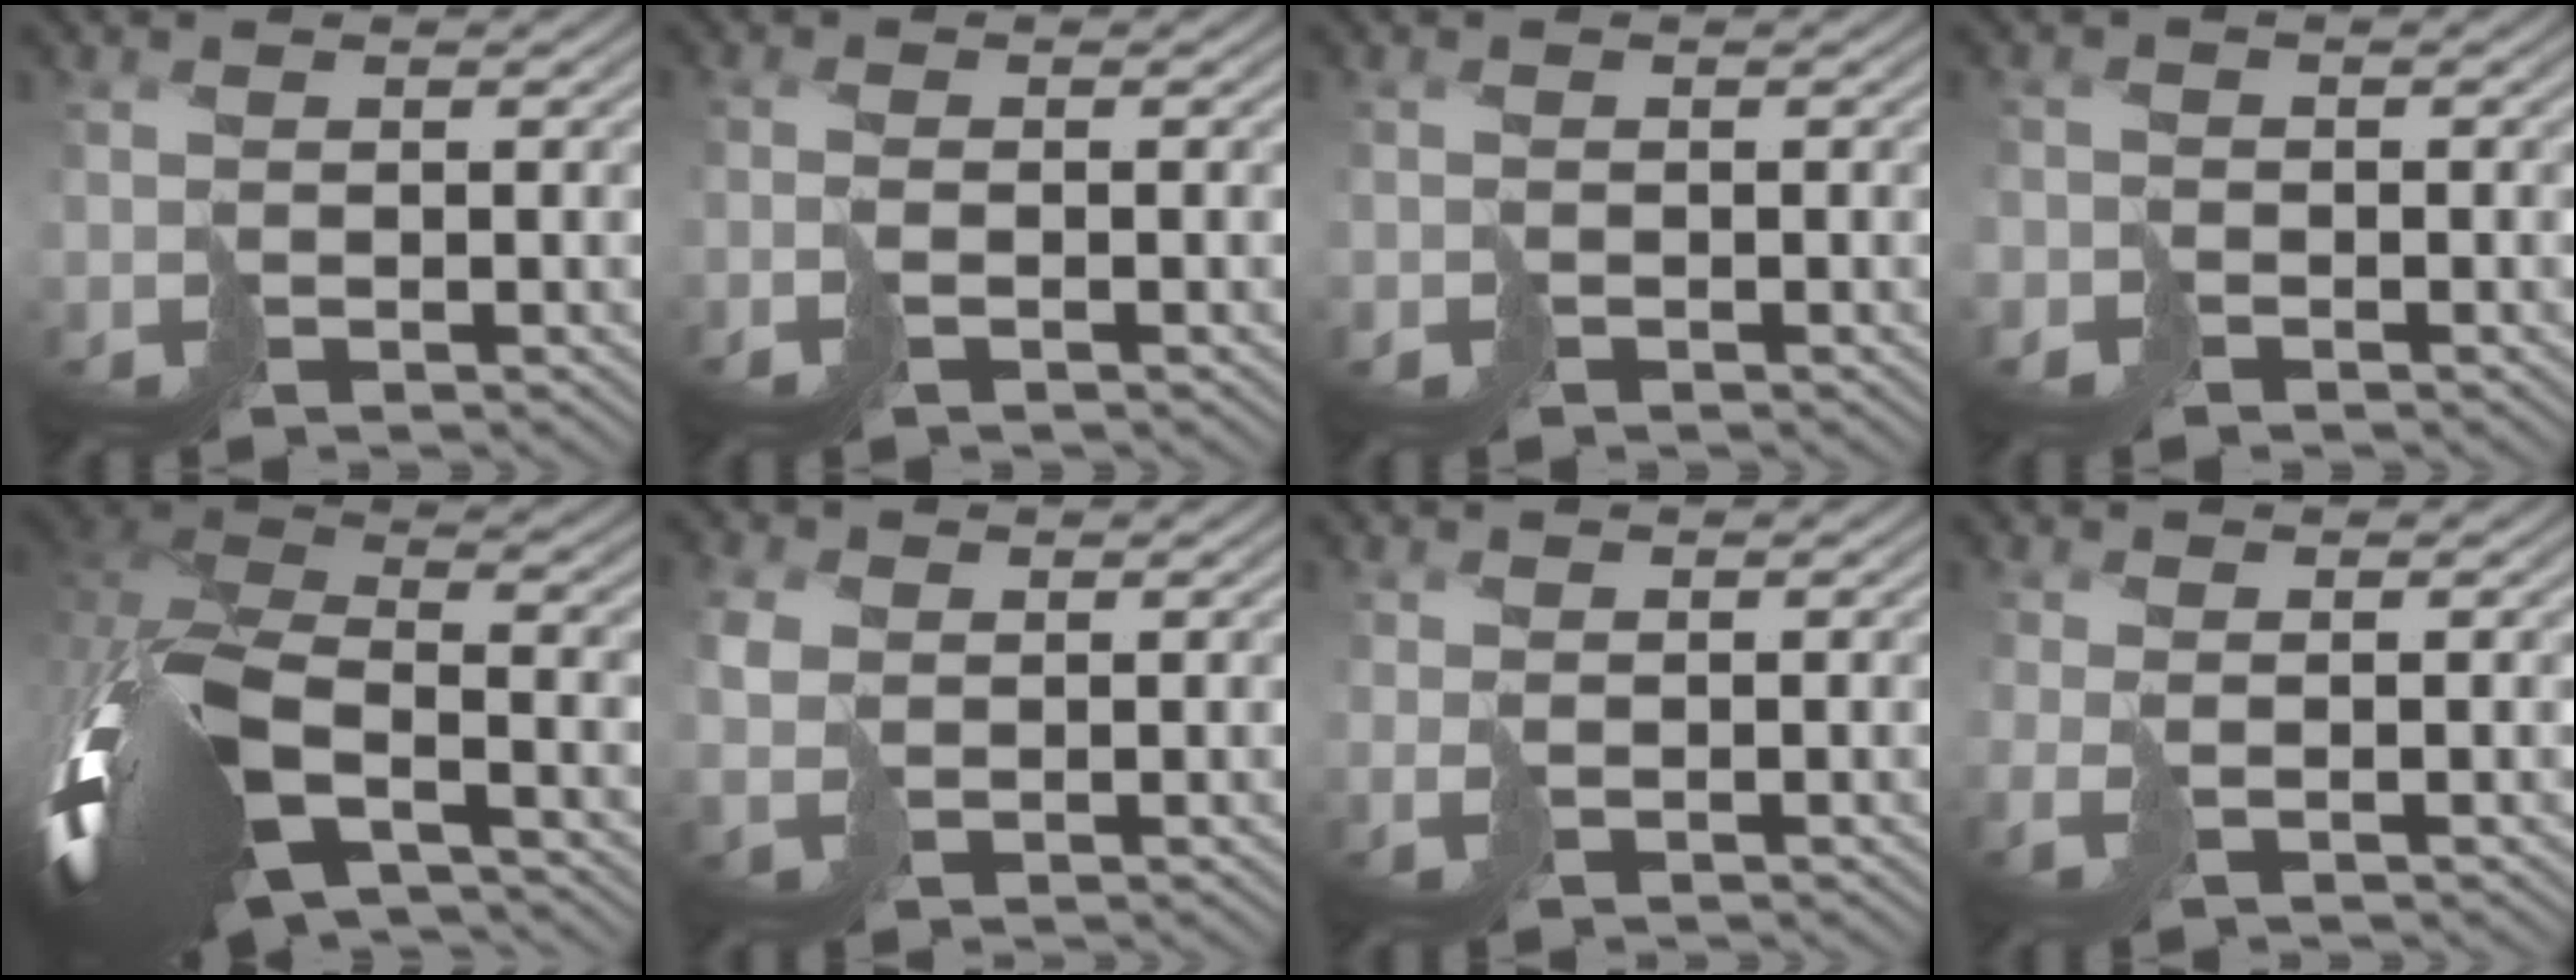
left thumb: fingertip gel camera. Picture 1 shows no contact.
{"total": 2.0, "force": [-1.0, 0.5, 1.6], "torque": [-0.036, -0.001, -0.025]}
{"total": 0.6, "force": [-0.4, 0.3, 0.2], "torque": [-0.009, -0.002, -0.009]}
{"total": 1.8, "force": [-1.5, 1.0, 0.0], "torque": [0.003, -0.007, -0.034]}
{"total": 14.2, "force": [-4.2, 7.2, 11.6], "torque": [-0.281, -0.019, -0.053]}
{"total": 2.9, "force": [0.9, 2.2, 1.8], "torque": [-0.061, -0.001, 0.021]}
{"total": 0.9, "force": [0.2, 0.3, 0.8], "torque": [-0.023, -0.001, 0.005]}
{"total": 1.5, "force": [-0.4, 0.6, 1.4], "torque": [-0.037, -0.001, -0.008]}